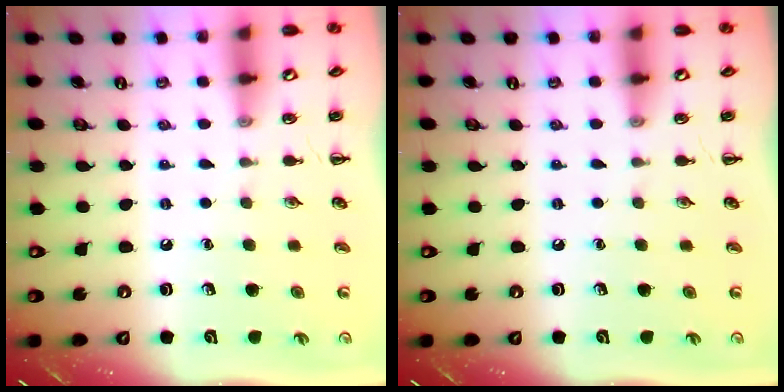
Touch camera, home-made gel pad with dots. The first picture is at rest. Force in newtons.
{"total": 0.0}